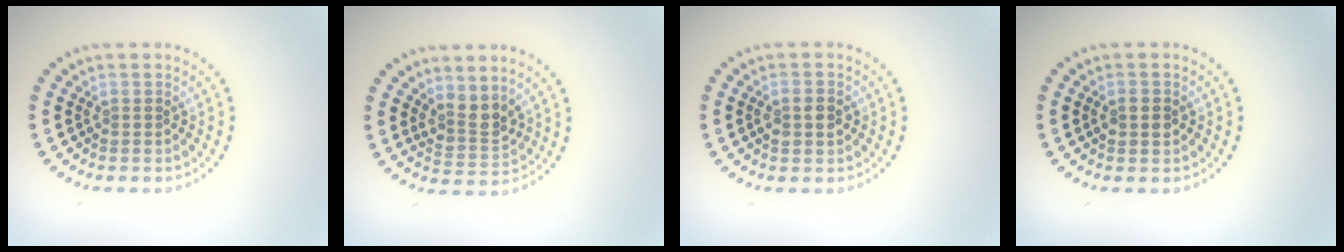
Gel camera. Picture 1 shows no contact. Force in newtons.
{"total": 2.4, "press": 1.9, "slide": 1.5}
{"total": 1.8, "press": 1.8, "slide": 0.2}
{"total": 1.9, "press": 1.9, "slide": 0.1}